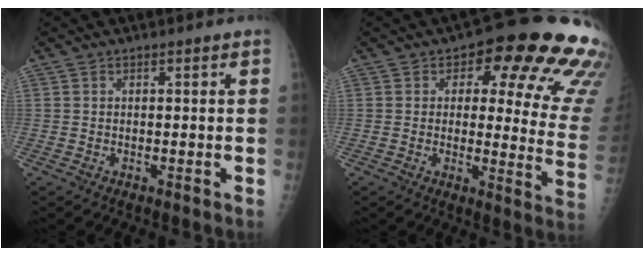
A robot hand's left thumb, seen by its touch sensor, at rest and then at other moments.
{"total": 19.7, "force": [10.3, 8.5, 14.5], "torque": [-0.118, -0.049, 0.107]}